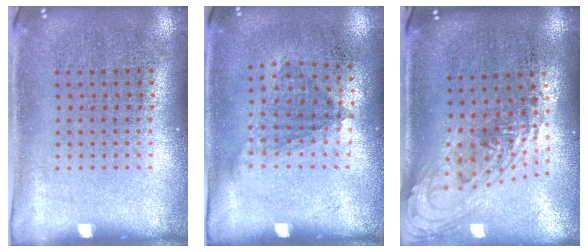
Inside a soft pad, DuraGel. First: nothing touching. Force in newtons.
{"total": 1.1, "press": 0.8, "slide": 0.7}
{"total": 1.5, "press": 1.3, "slide": 0.7}